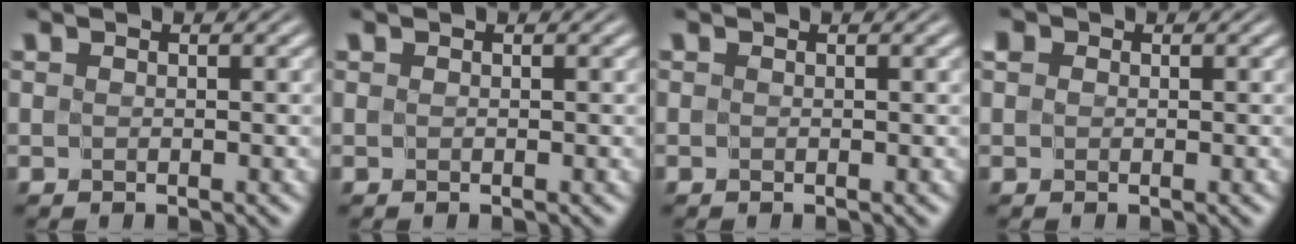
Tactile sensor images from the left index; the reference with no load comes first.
{"total": 0.0}
{"total": 0.0}
{"total": 1.3, "force": [0.3, 1.2, 0.5], "torque": [-0.001, 0.007, -0.007]}